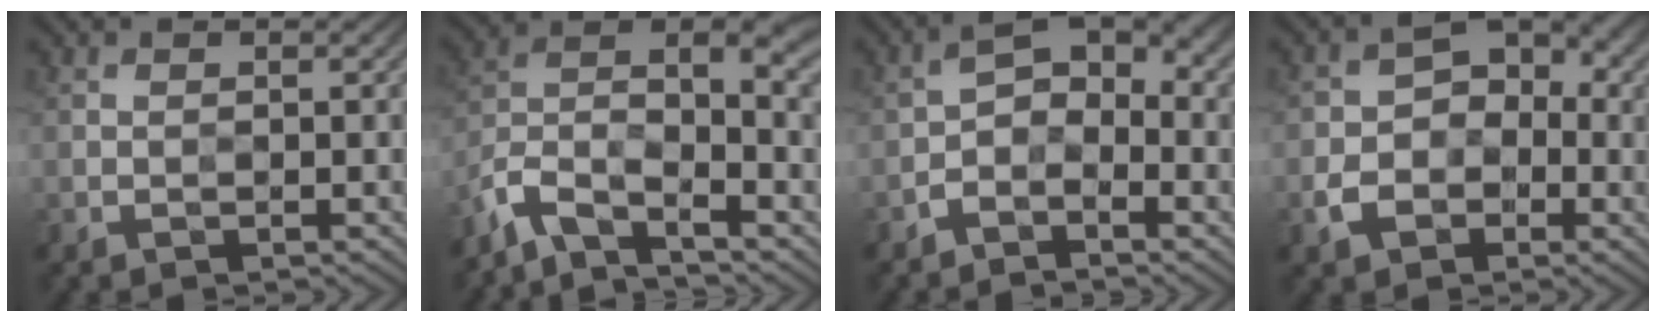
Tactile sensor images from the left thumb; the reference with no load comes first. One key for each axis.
{"total": 8.6, "fx": -4.2, "fy": 3.2, "fz": 6.9, "tx": -0.122, "ty": -0.003, "tz": -0.104}
{"total": 3.6, "fx": -2.2, "fy": 1.9, "fz": 2.3, "tx": -0.035, "ty": 0.008, "tz": -0.054}
{"total": 5.7, "fx": -1.8, "fy": 4.4, "fz": 3.1, "tx": -0.045, "ty": -0.007, "tz": -0.041}